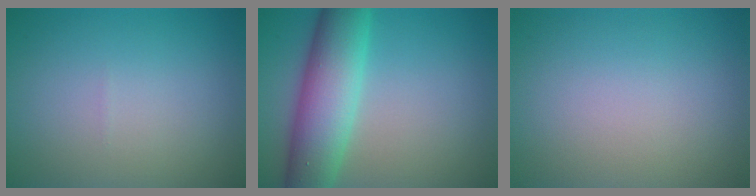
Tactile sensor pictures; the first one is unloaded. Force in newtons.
{"total": 8.2, "press": 8.2, "slide": 0.3}
{"total": 0.0}